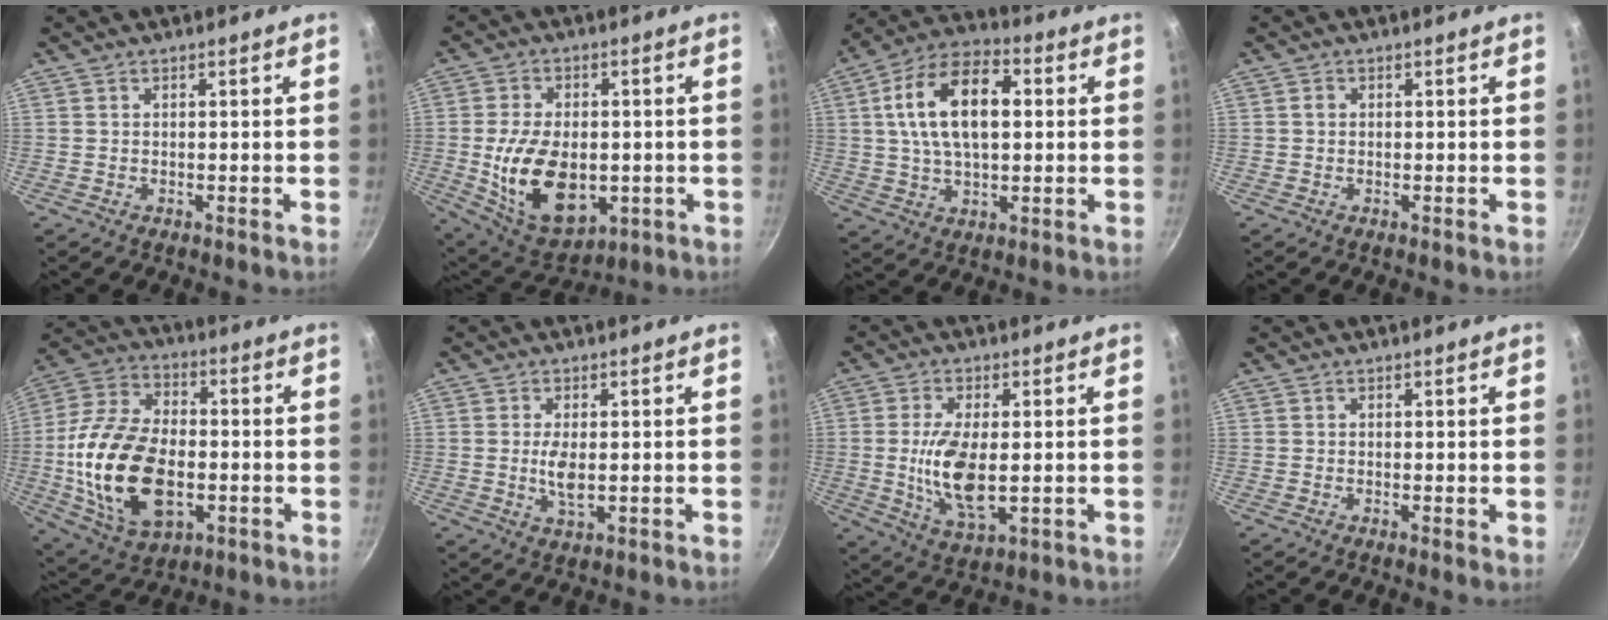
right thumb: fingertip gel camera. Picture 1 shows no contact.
{"total": 16.6, "force": [-2.4, 10.2, 12.9], "torque": [-0.208, -0.005, -0.014]}
{"total": 16.4, "force": [2.7, 8.9, 13.5], "torque": [-0.236, 0.022, 0.043]}
{"total": 1.0, "force": [0.0, 0.9, 0.4], "torque": [-0.004, 0.003, -0.002]}
{"total": 22.6, "force": [-3.3, 13.4, 17.9], "torque": [-0.342, 0.011, -0.048]}
{"total": 4.3, "force": [0.0, 1.9, 3.9], "torque": [-0.078, -0.009, 0.003]}
{"total": 11.2, "force": [-0.4, 5.0, 10.0], "torque": [-0.193, -0.017, 0.003]}
{"total": 0.8, "force": [0.0, 0.2, 0.8], "torque": [-0.011, -0.004, -0.004]}